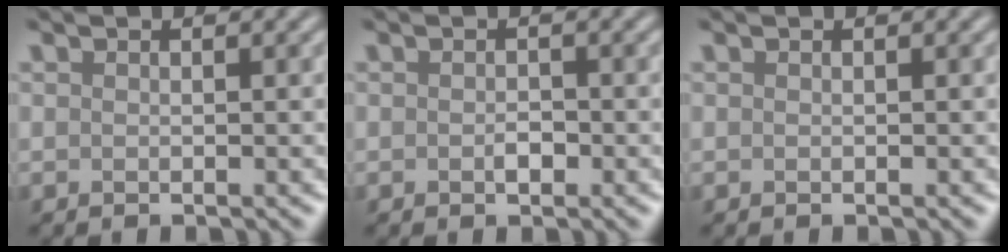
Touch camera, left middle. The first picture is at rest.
{"total": 1.0, "force": [-0.3, 0.6, 0.8], "torque": [-0.014, 0.000, -0.004]}
{"total": 0.0}